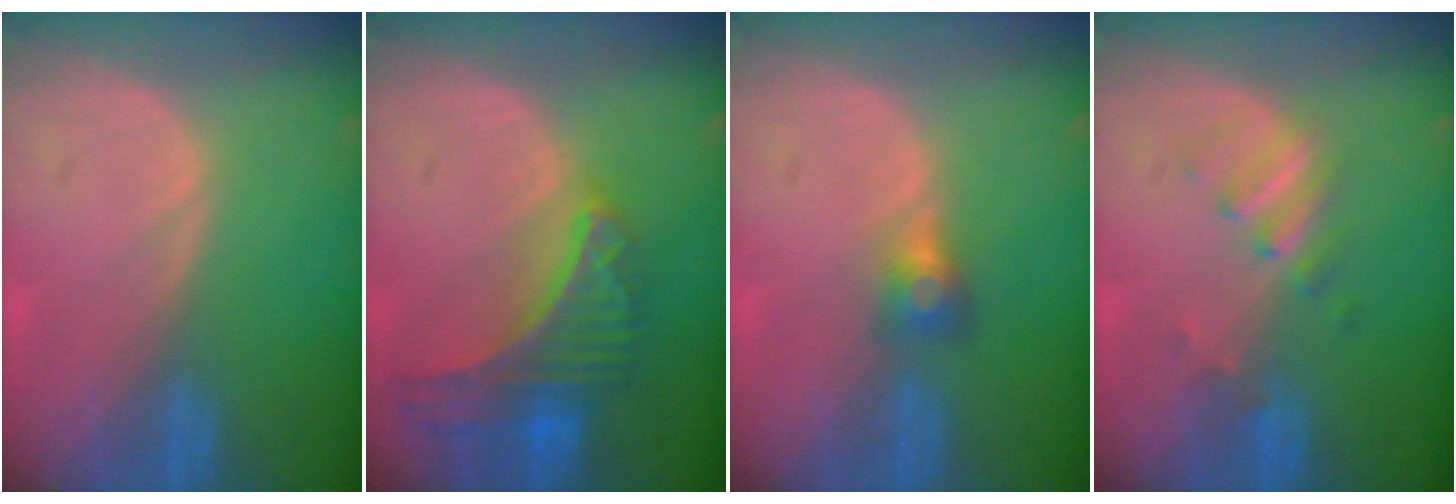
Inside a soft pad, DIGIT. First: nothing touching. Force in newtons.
{"total": 9.0, "press": 7.9, "slide": 4.3}
{"total": 2.8, "press": 2.6, "slide": 1.0}
{"total": 3.2, "press": 3.2, "slide": 0.4}